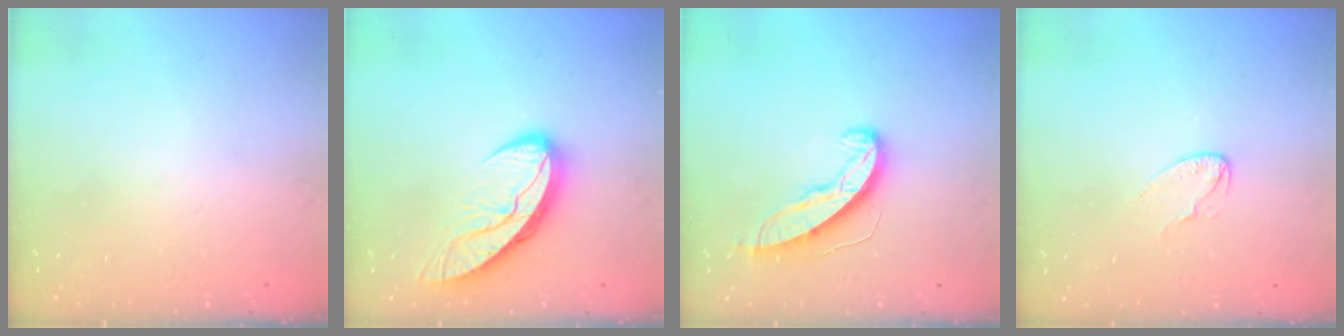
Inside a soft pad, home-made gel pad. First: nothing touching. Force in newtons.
{"total": 9.8, "press": 9.8, "slide": 1.0}
{"total": 10.0, "press": 10.0, "slide": 0.7}
{"total": 3.4, "press": 3.4, "slide": 0.3}